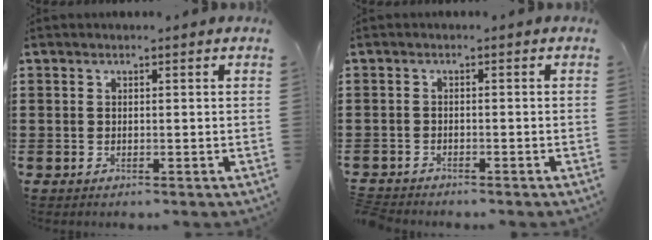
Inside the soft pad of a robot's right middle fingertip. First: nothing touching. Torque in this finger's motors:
{"motor_torque": [1.68, -0.46, 0.19, 0.21]}